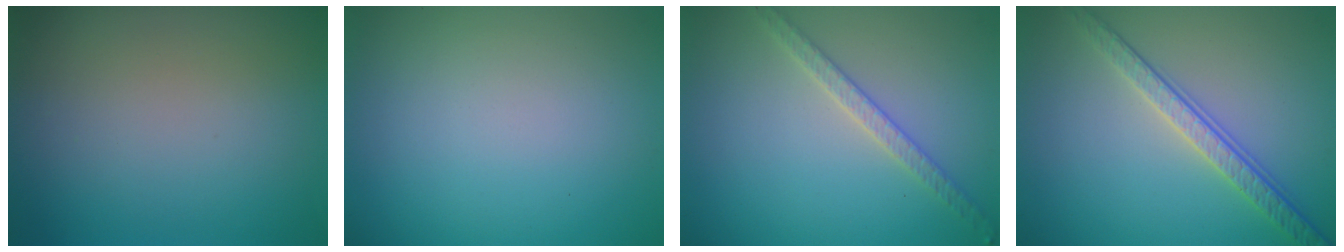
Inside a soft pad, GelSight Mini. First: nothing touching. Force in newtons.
{"total": 0.0}
{"total": 2.5, "press": 2.4, "slide": 0.4}
{"total": 3.6, "press": 3.2, "slide": 1.7}